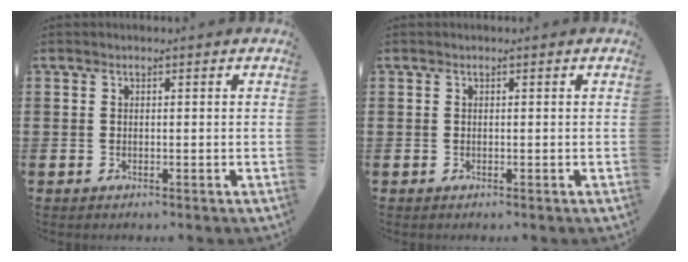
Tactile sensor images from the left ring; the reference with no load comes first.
{"total": 0.0}